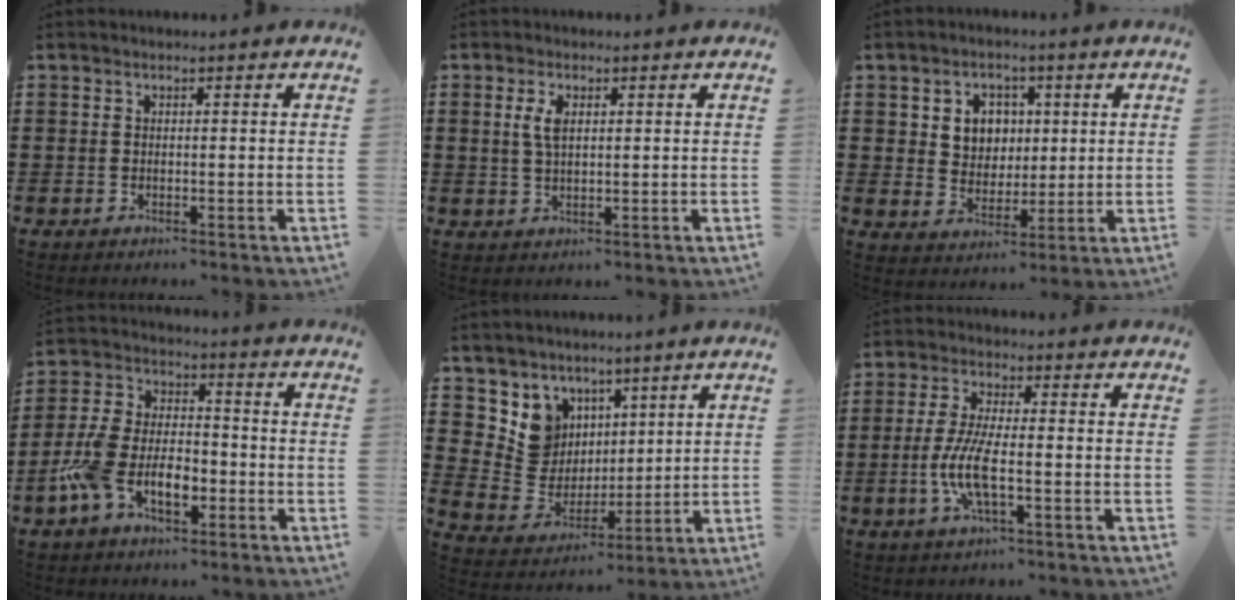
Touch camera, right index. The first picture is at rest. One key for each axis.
{"total": 3.4, "fx": 1.0, "fy": 1.4, "fz": 2.9, "tx": -0.063, "ty": 0.008, "tz": 0.016}
{"total": 5.5, "fx": 1.5, "fy": 4.9, "fz": 2.0, "tx": -0.046, "ty": 0.009, "tz": 0.021}
{"total": 9.0, "fx": -3.8, "fy": 5.0, "fz": 6.4, "tx": -0.152, "ty": 0.003, "tz": -0.074}
{"total": 7.7, "fx": 3.5, "fy": 6.9, "fz": 0.5, "tx": -0.059, "ty": -0.033, "tz": 0.073}
{"total": 7.2, "fx": -2.1, "fy": 1.9, "fz": 6.6, "tx": -0.155, "ty": -0.014, "tz": -0.047}